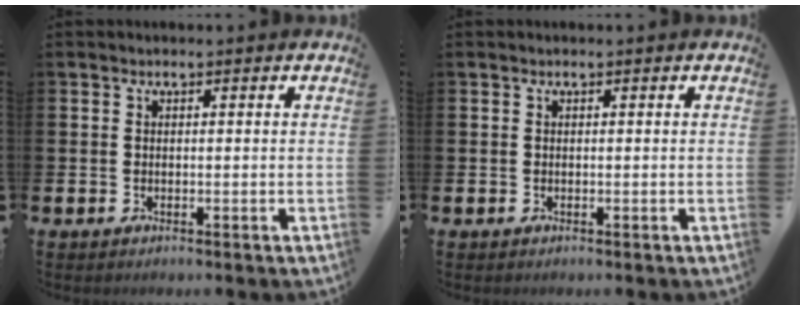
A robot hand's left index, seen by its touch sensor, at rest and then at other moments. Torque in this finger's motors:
{"motor_torque": [-0.10, 0.10, 0.01, -0.01]}